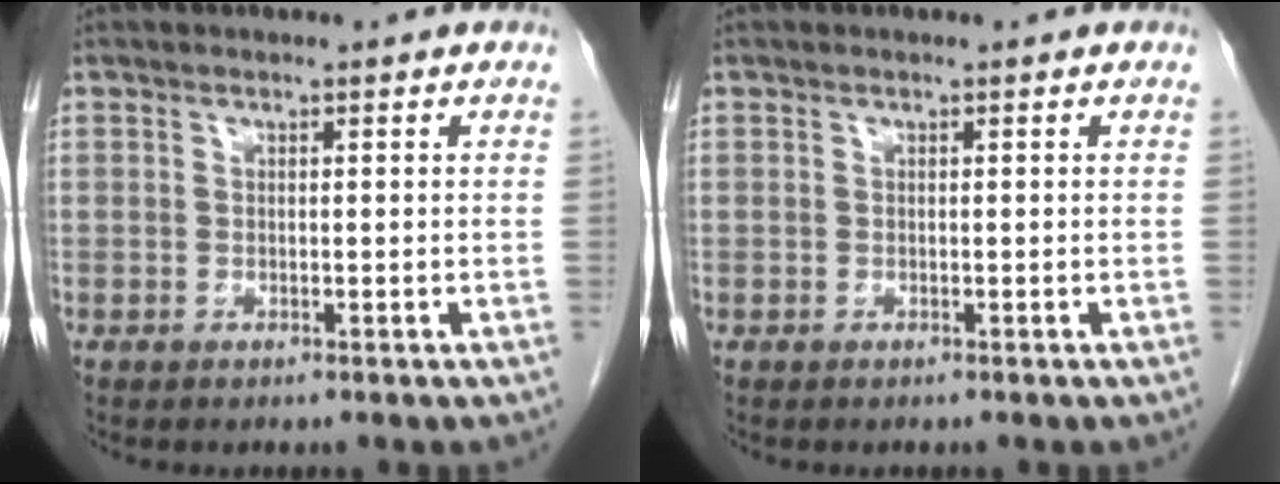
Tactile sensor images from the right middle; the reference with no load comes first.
{"total": 0.0}